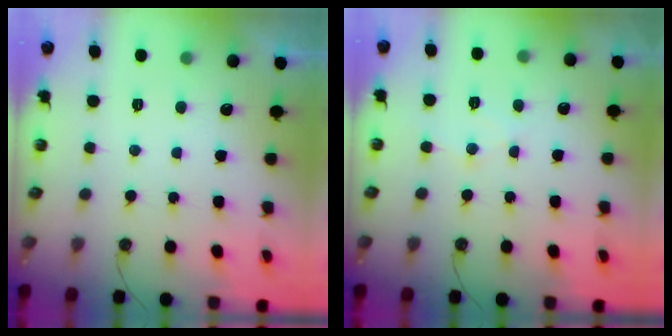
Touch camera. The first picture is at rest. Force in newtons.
{"total": 5.9, "press": 5.9, "slide": 0.6}